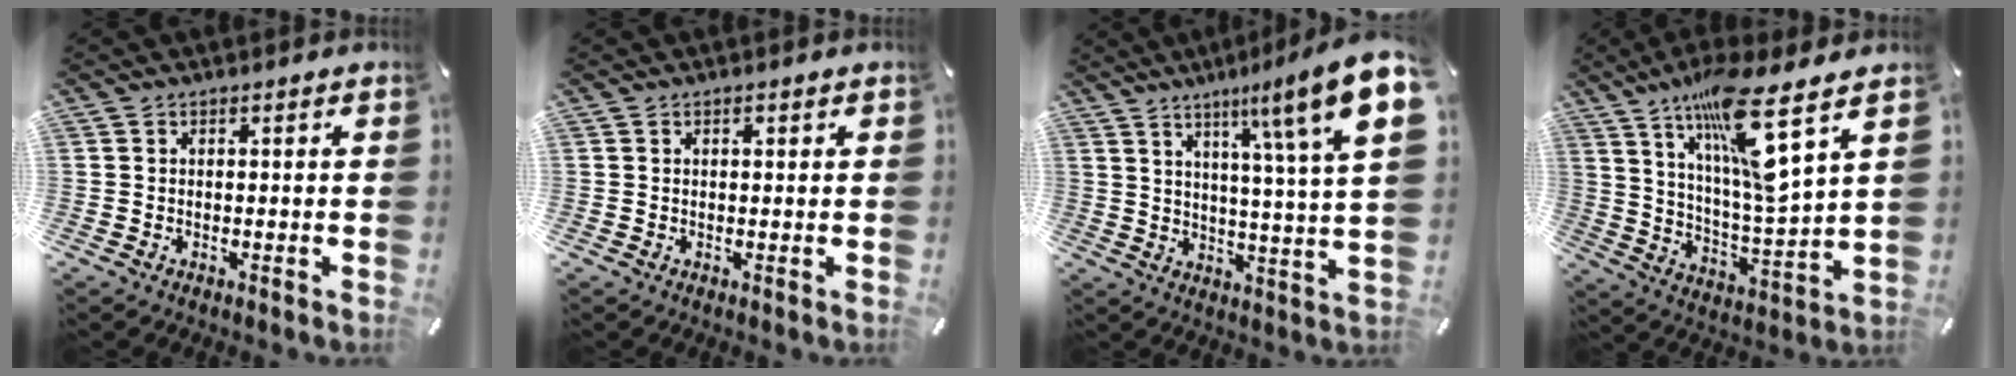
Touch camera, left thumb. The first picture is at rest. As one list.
[{"total": 0.6, "force": [0.2, 0.3, 0.4], "torque": [-0.009, 0.001, 0.004]}, {"total": 16.1, "force": [8.4, 2.1, 13.6], "torque": [-0.202, -0.054, 0.117]}, {"total": 17.3, "force": [11.0, 2.1, 13.2], "torque": [-0.253, -0.066, 0.170]}]